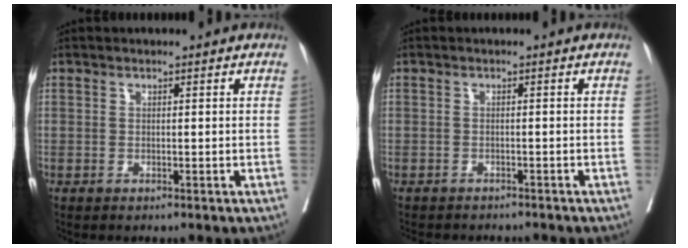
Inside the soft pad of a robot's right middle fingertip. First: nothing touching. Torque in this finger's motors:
{"motor_torque": [0.34, -0.75, 0.01, -0.01]}